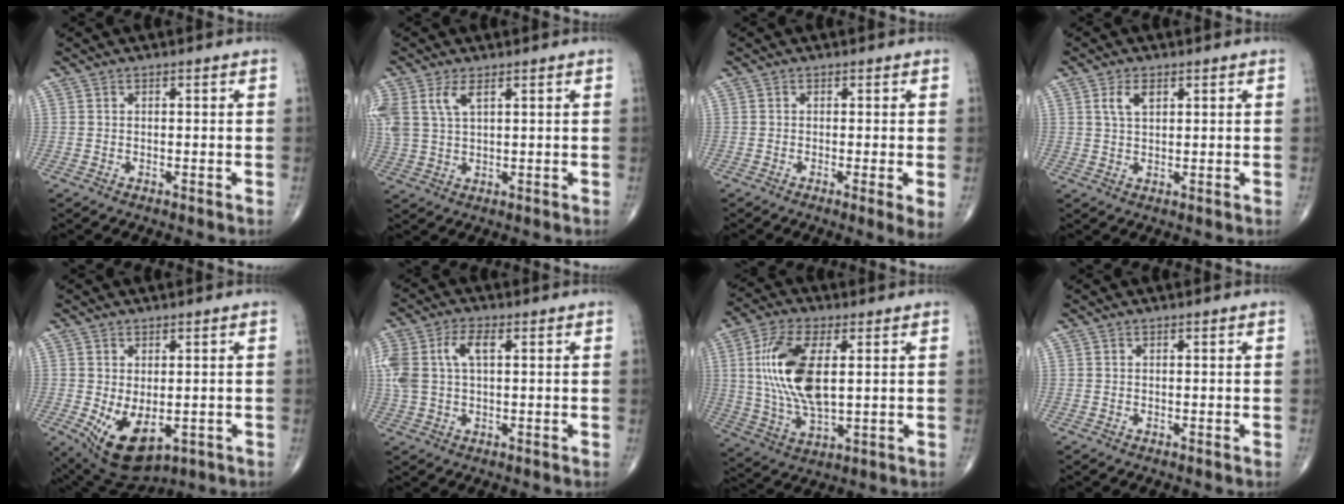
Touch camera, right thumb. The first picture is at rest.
{"total": 6.9, "force": [3.1, 3.2, 5.3], "torque": [-0.133, 0.004, 0.069]}
{"total": 3.1, "force": [-0.6, 0.2, 3.1], "torque": [-0.054, -0.012, -0.013]}
{"total": 3.5, "force": [1.5, 1.8, 2.6], "torque": [-0.049, -0.001, 0.031]}
{"total": 9.9, "force": [-2.3, 5.5, 7.9], "torque": [-0.122, -0.009, -0.015]}
{"total": 9.6, "force": [2.2, 5.1, 7.8], "torque": [-0.196, 0.023, 0.047]}
{"total": 15.5, "force": [2.6, 7.0, 13.6], "torque": [-0.276, -0.008, 0.054]}
{"total": 0.0}